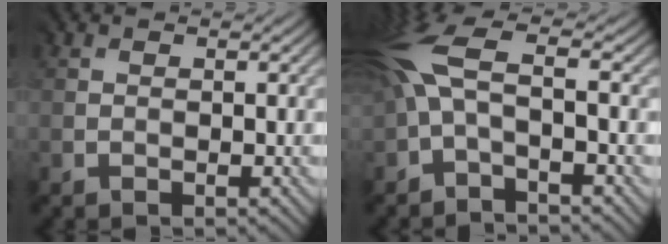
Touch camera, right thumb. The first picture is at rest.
{"total": 7.7, "force": [-0.2, 2.9, 7.1], "torque": [-0.191, 0.013, -0.014]}